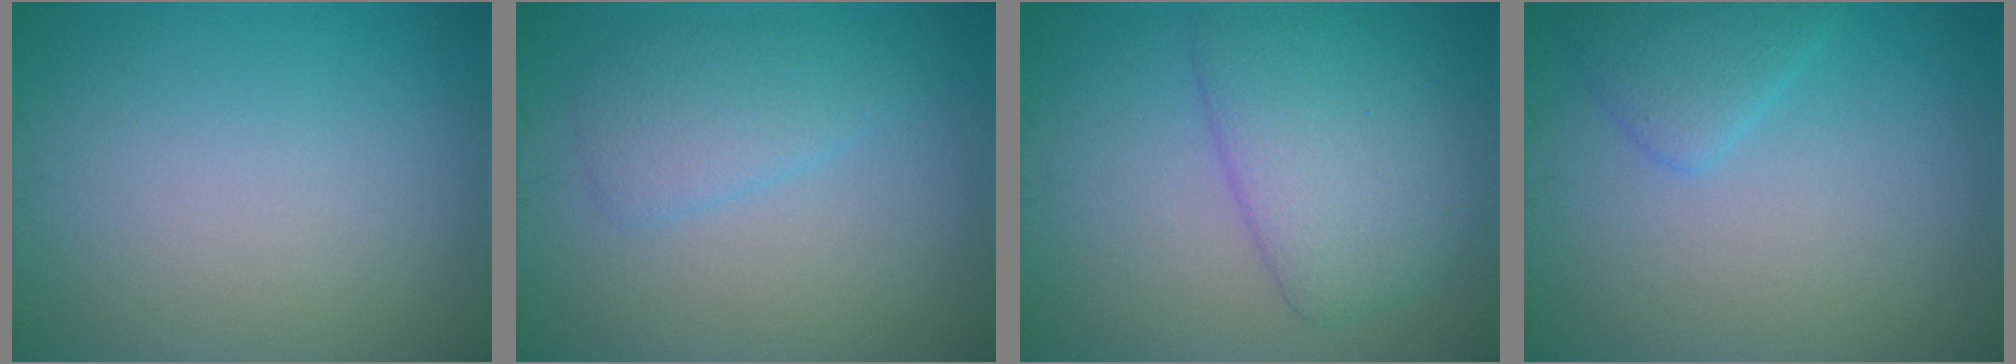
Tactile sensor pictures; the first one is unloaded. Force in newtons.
{"total": 2.6, "press": 2.6, "slide": 0.1}
{"total": 5.9, "press": 5.9, "slide": 0.3}
{"total": 2.3, "press": 2.3, "slide": 0.1}